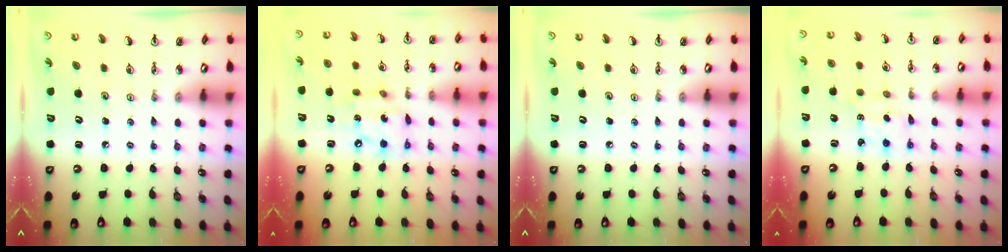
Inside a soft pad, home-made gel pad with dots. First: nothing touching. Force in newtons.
{"total": 9.3, "press": 9.3, "slide": 0.8}
{"total": 0.0}
{"total": 2.1, "press": 2.1, "slide": 0.4}